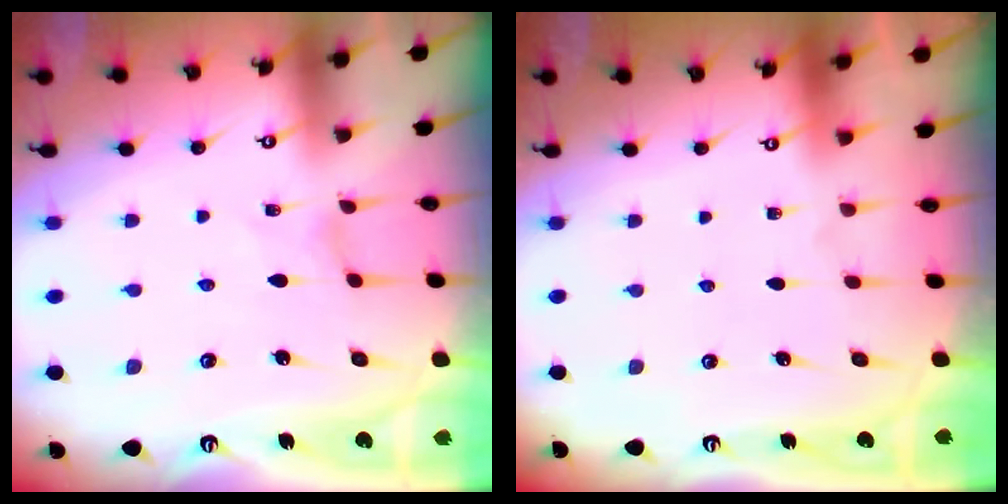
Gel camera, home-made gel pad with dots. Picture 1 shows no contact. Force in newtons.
{"total": 0.0}